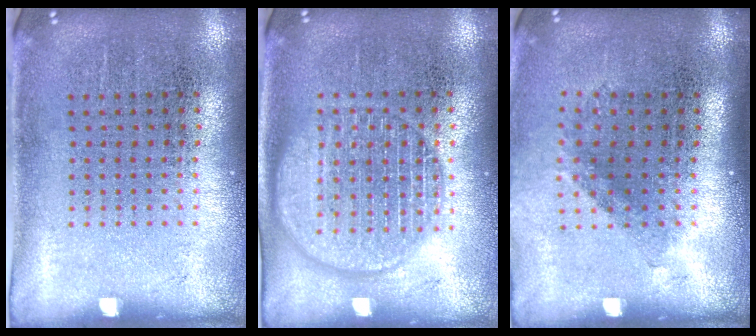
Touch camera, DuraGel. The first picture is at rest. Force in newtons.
{"total": 2.3, "press": 2.3, "slide": 0.3}
{"total": 1.2, "press": 0.9, "slide": 0.8}